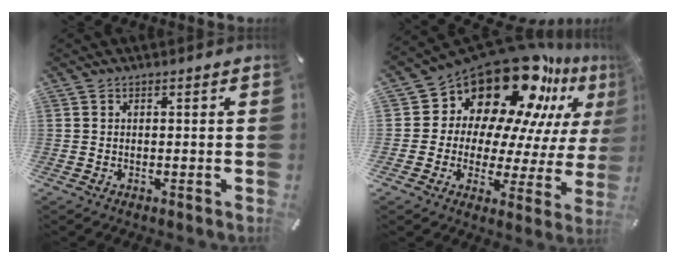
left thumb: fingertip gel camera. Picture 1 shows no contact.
{"total": 22.2, "force": [16.3, 11.9, 9.1], "torque": [-0.150, -0.144, 0.291]}